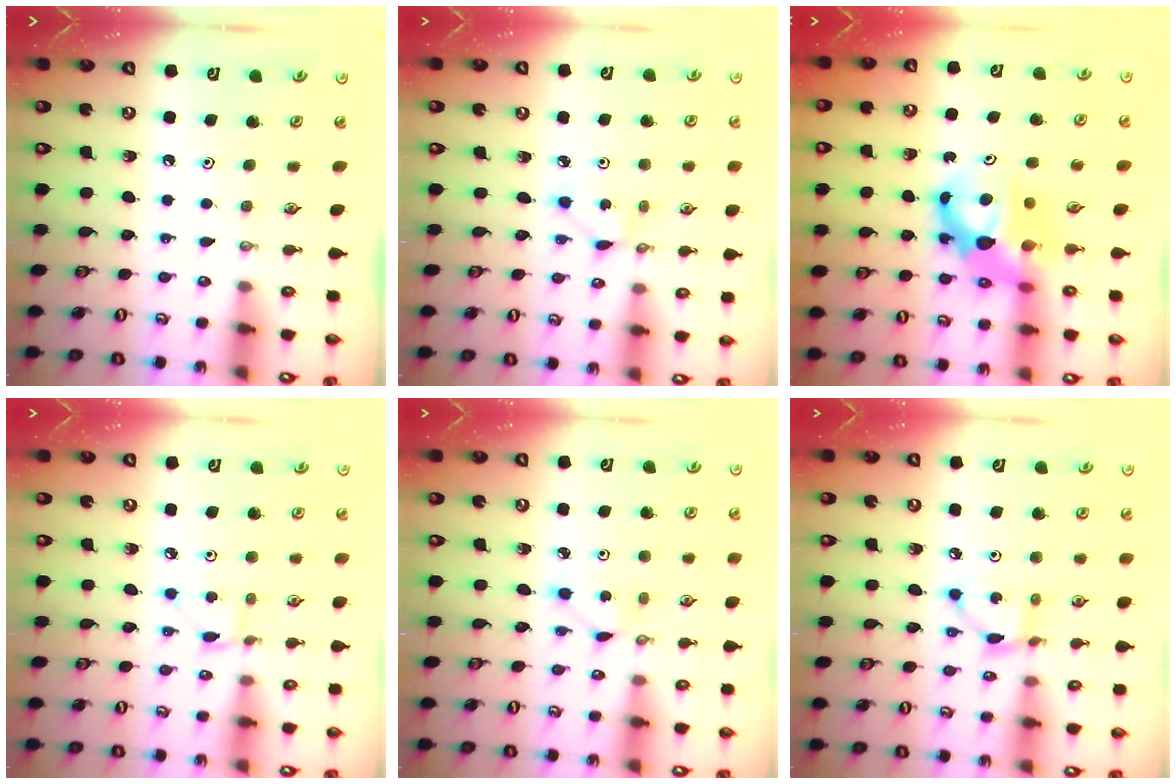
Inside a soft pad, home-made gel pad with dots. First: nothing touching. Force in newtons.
{"total": 1.4, "press": 1.4, "slide": 0.2}
{"total": 8.3, "press": 8.2, "slide": 0.5}
{"total": 2.2, "press": 2.2, "slide": 0.3}
{"total": 2.8, "press": 2.8, "slide": 0.1}
{"total": 4.1, "press": 4.1, "slide": 0.1}